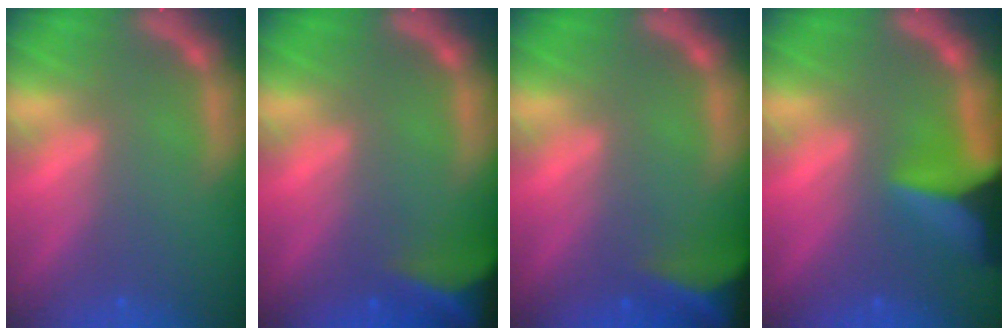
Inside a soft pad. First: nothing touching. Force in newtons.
{"total": 8.9}
{"total": 8.9}
{"total": 8.9}